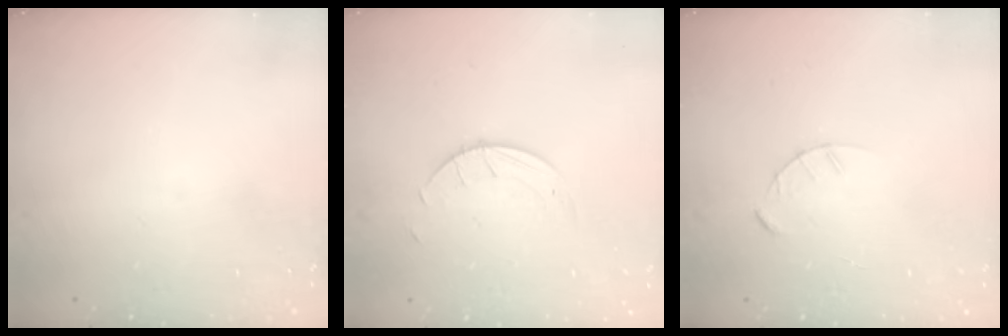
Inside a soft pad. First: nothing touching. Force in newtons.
{"total": 2.7, "press": 2.7, "slide": 0.3}
{"total": 2.4, "press": 2.4, "slide": 0.3}